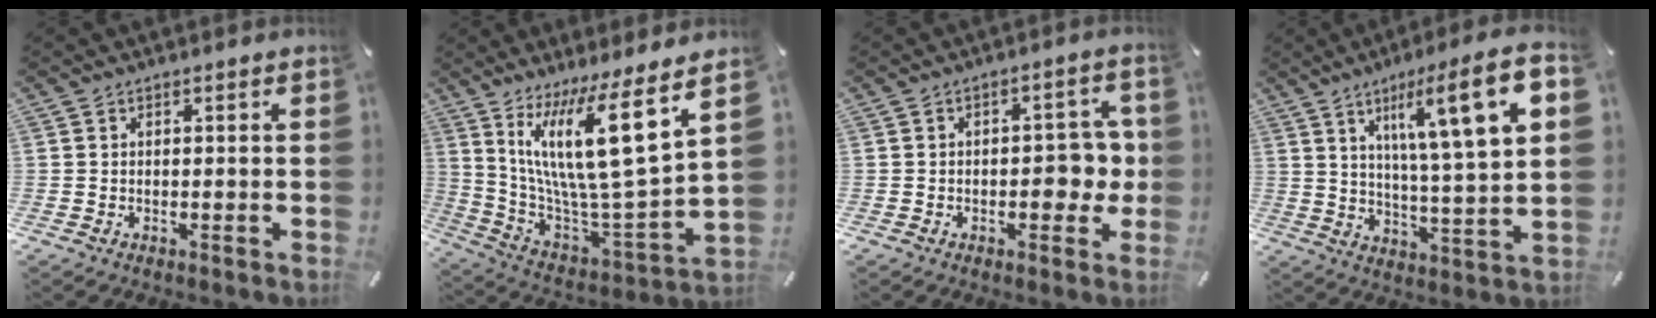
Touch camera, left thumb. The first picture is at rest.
{"total": 19.9, "force": [11.0, 3.8, 16.2], "torque": [-0.306, -0.086, 0.172]}
{"total": 8.3, "force": [-1.1, 4.8, 6.6], "torque": [-0.070, 0.002, -0.023]}
{"total": 16.5, "force": [7.6, 3.2, 14.3], "torque": [-0.221, -0.029, 0.107]}